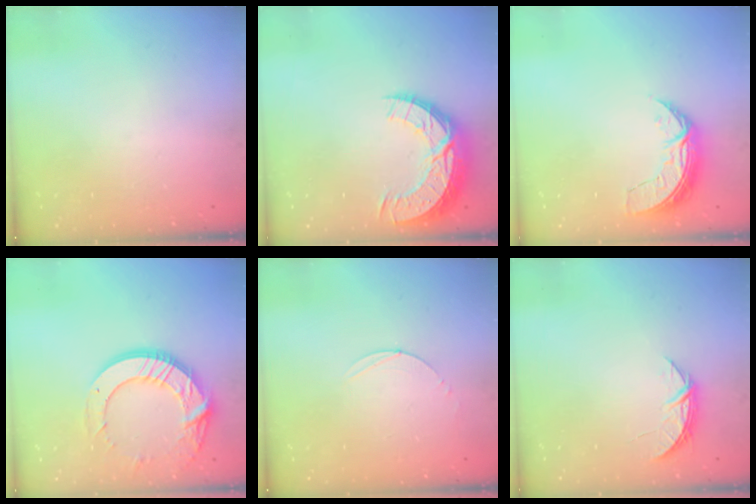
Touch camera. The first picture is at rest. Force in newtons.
{"total": 12.6, "press": 12.6, "slide": 0.8}
{"total": 7.3, "press": 7.3, "slide": 0.4}
{"total": 17.1, "press": 17.0, "slide": 1.5}
{"total": 2.8, "press": 2.8, "slide": 0.3}
{"total": 5.1, "press": 5.1, "slide": 0.6}